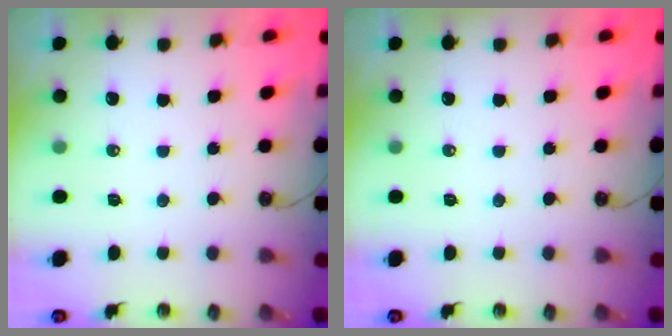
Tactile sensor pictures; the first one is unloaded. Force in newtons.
{"total": 0.0}